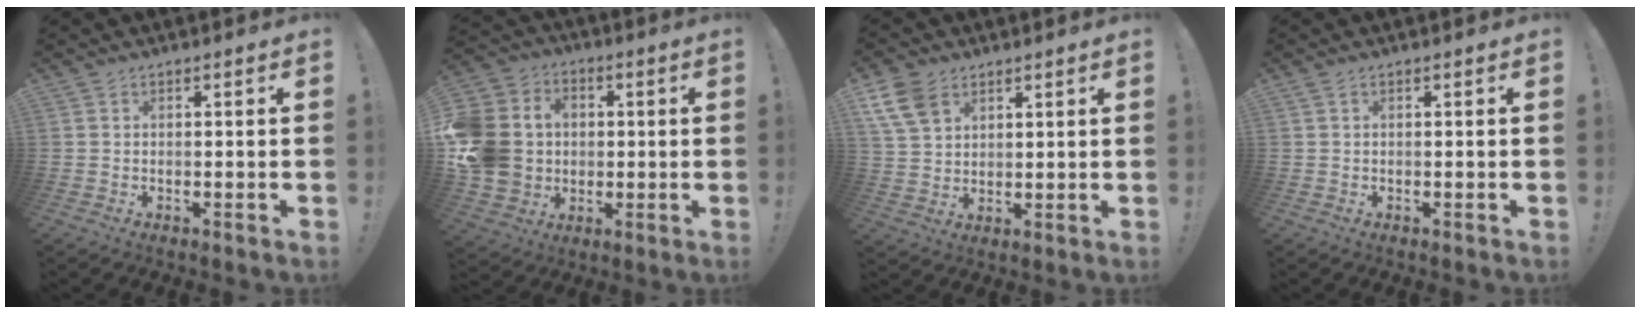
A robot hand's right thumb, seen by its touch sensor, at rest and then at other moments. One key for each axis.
{"total": 14.5, "fx": -0.4, "fy": 12.8, "fz": 6.9, "tx": -0.122, "ty": 0.016, "tz": 0.002}
{"total": 11.2, "fx": 6.2, "fy": 7.7, "fz": 5.3, "tx": -0.101, "ty": -0.022, "tz": 0.126}
{"total": 0.6, "fx": 0.2, "fy": 0.1, "fz": 0.5, "tx": -0.014, "ty": 0.001, "tz": 0.004}